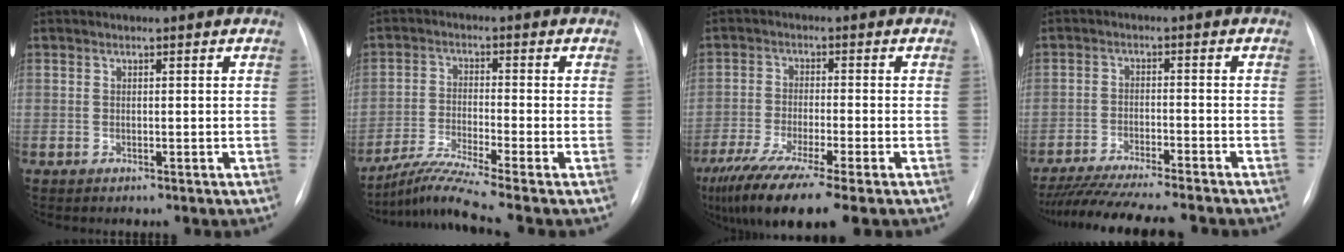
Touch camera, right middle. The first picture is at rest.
{"total": 7.4, "force": [-6.1, -2.3, 3.4], "torque": [-0.073, -0.027, -0.116]}
{"total": 13.2, "force": [-9.4, 0.6, 9.2], "torque": [-0.173, -0.036, -0.160]}
{"total": 14.9, "force": [-13.2, 0.6, 6.8], "torque": [-0.108, -0.025, -0.199]}